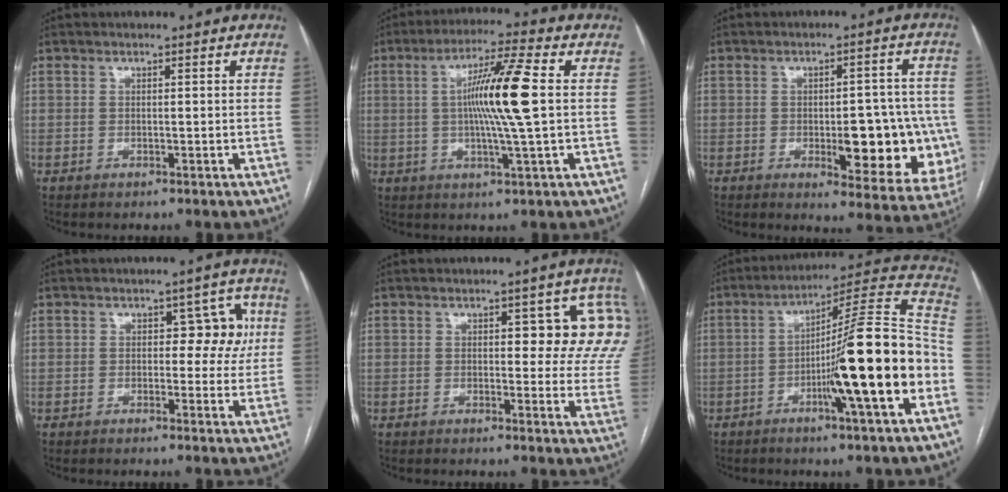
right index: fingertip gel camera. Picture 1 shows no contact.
{"total": 11.2, "force": [0.9, -0.9, 11.1], "torque": [-0.200, 0.002, 0.011]}
{"total": 14.1, "force": [-2.7, 4.9, 12.9], "torque": [-0.118, 0.011, -0.017]}
{"total": 6.2, "force": [0.8, 3.5, 5.1], "torque": [-0.046, 0.029, 0.010]}
{"total": 10.6, "force": [3.1, 4.6, 9.0], "torque": [-0.087, 0.012, 0.023]}
{"total": 20.1, "force": [-5.3, -0.1, 19.4], "torque": [-0.265, 0.009, -0.087]}